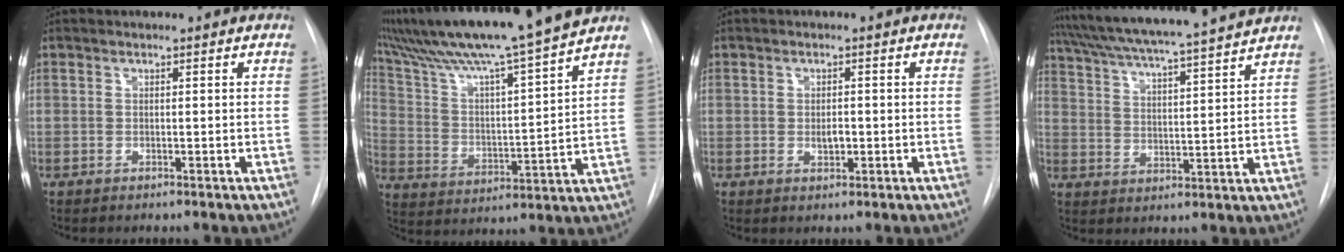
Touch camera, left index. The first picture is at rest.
{"total": 20.7, "force": [17.7, -1.4, 10.7], "torque": [-0.191, -0.016, 0.283]}
{"total": 1.8, "force": [-0.3, 1.0, 1.5], "torque": [-0.025, -0.003, -0.004]}
{"total": 18.1, "force": [16.3, -0.9, 7.8], "torque": [-0.141, -0.007, 0.241]}